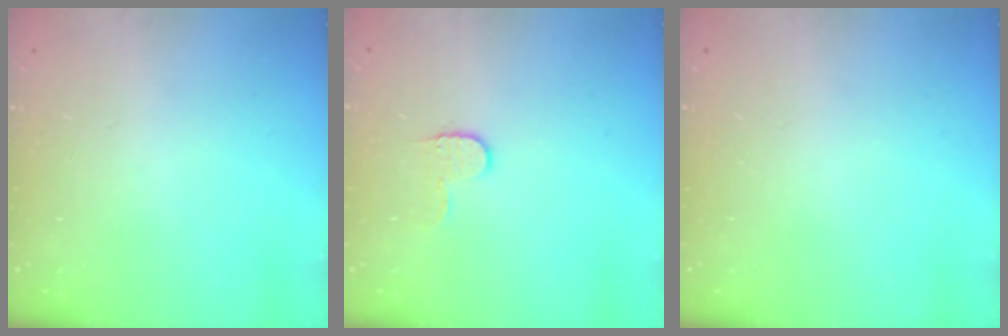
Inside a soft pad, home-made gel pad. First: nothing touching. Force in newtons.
{"total": 5.8, "press": 5.8, "slide": 0.5}
{"total": 0.0}